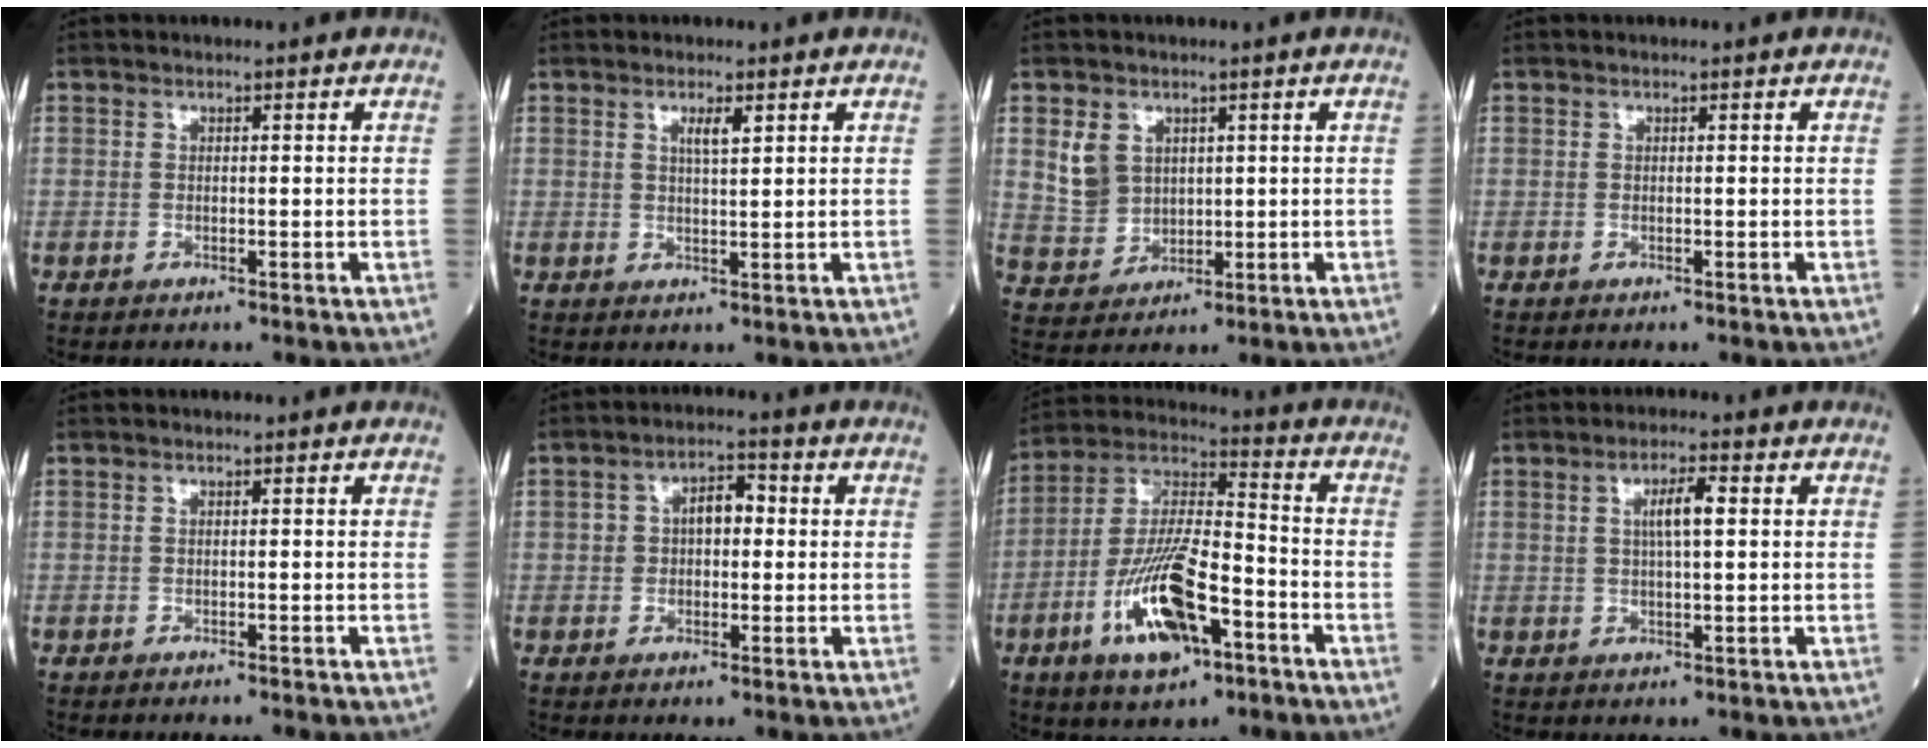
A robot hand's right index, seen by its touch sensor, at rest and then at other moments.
{"total": 2.2, "force": [1.1, 0.2, 1.9], "torque": [-0.038, -0.001, 0.020]}
{"total": 5.5, "force": [1.8, 4.6, 2.2], "torque": [-0.053, 0.015, 0.045]}
{"total": 0.0}
{"total": 1.7, "force": [-1.5, -0.1, 0.7], "torque": [-0.006, 0.001, -0.020]}
{"total": 4.9, "force": [0.5, 2.9, 4.0], "torque": [-0.071, 0.022, 0.007]}
{"total": 15.3, "force": [-6.2, 4.9, 13.1], "torque": [-0.263, 0.000, -0.108]}
{"total": 4.4, "force": [1.1, 0.7, 4.2], "torque": [-0.075, 0.005, 0.018]}